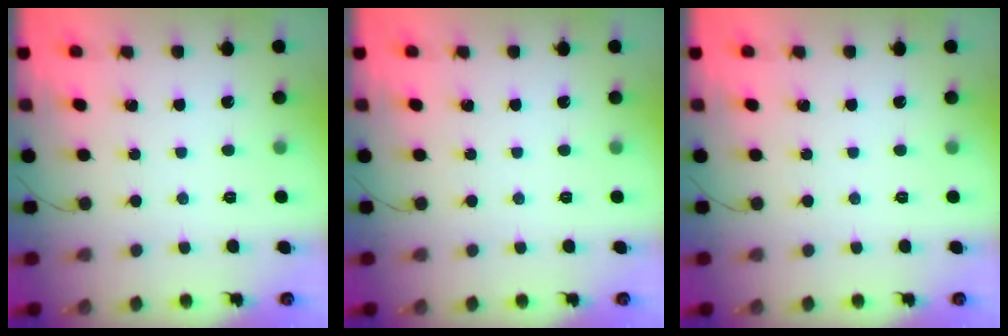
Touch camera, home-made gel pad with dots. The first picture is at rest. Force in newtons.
{"total": 0.0}
{"total": 0.0}